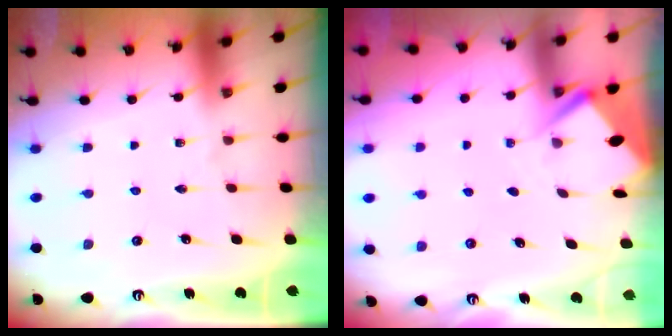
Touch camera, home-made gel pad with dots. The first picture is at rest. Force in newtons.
{"total": 2.9, "press": 2.8, "slide": 0.4}